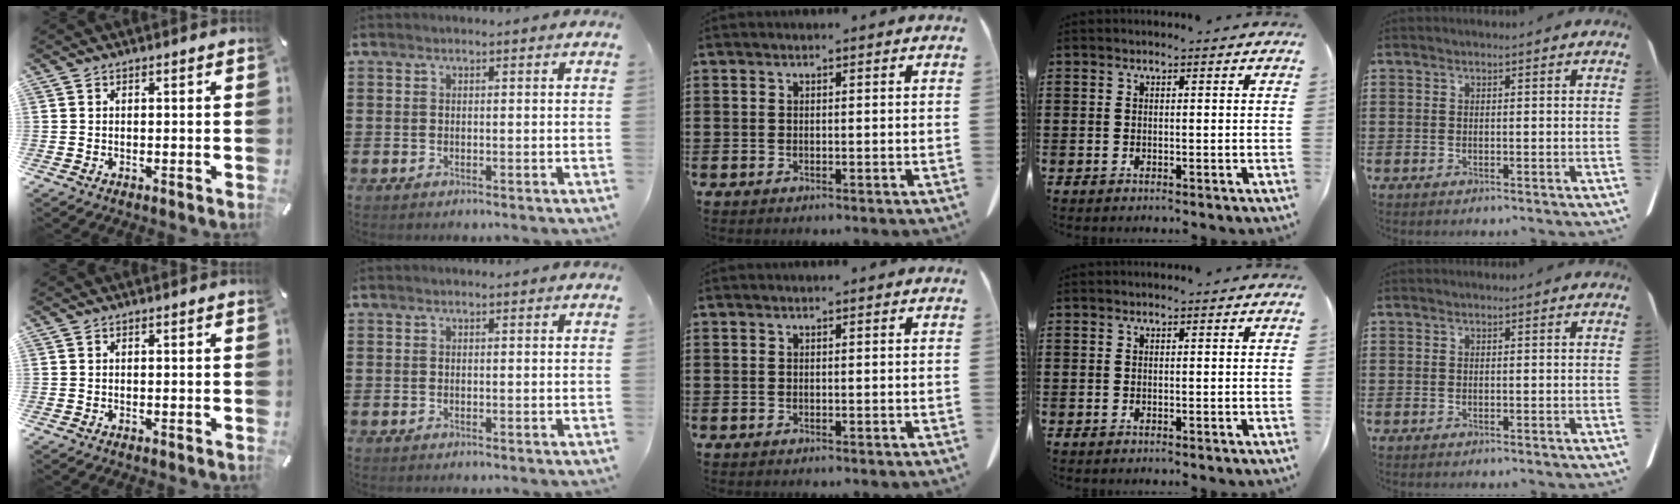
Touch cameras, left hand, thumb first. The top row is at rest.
{}